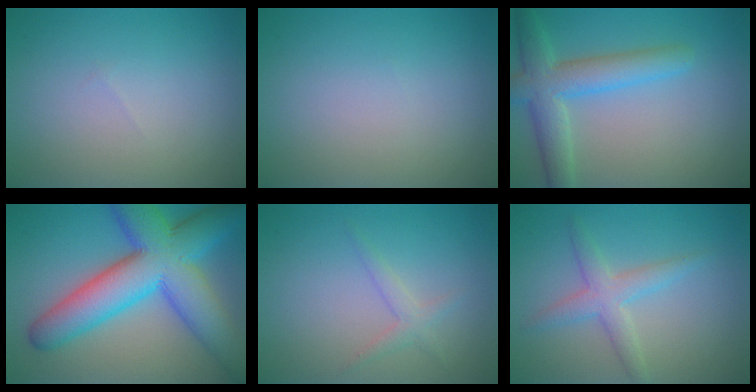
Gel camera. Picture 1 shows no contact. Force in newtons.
{"total": 0.0}
{"total": 5.3, "press": 5.2, "slide": 0.3}
{"total": 12.1, "press": 12.1, "slide": 0.2}
{"total": 1.4, "press": 1.4, "slide": 0.1}
{"total": 2.9, "press": 2.9, "slide": 0.0}